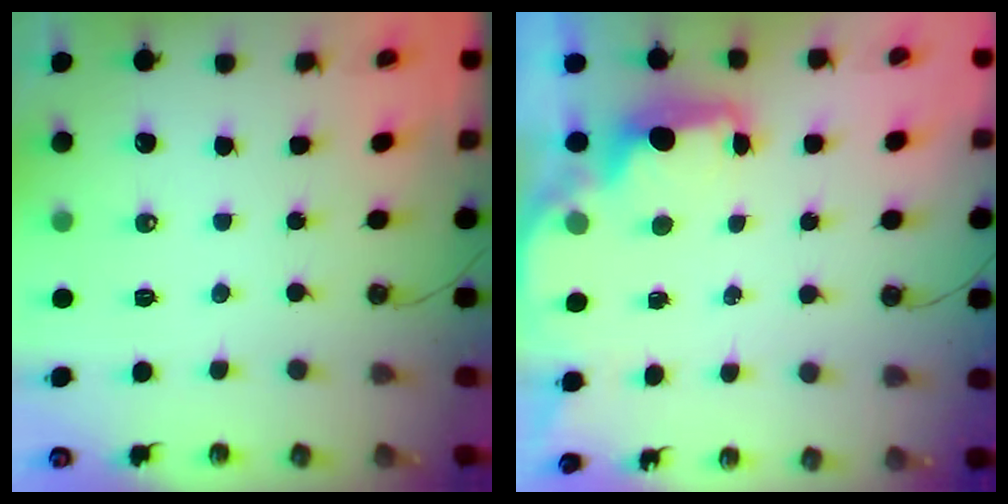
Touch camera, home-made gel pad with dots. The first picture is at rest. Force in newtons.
{"total": 2.5, "press": 2.3, "slide": 0.8}